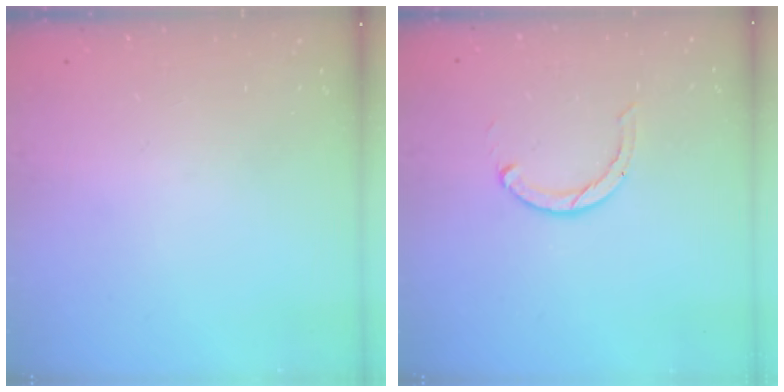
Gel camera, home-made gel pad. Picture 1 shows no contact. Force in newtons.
{"total": 2.3, "press": 2.3, "slide": 0.4}